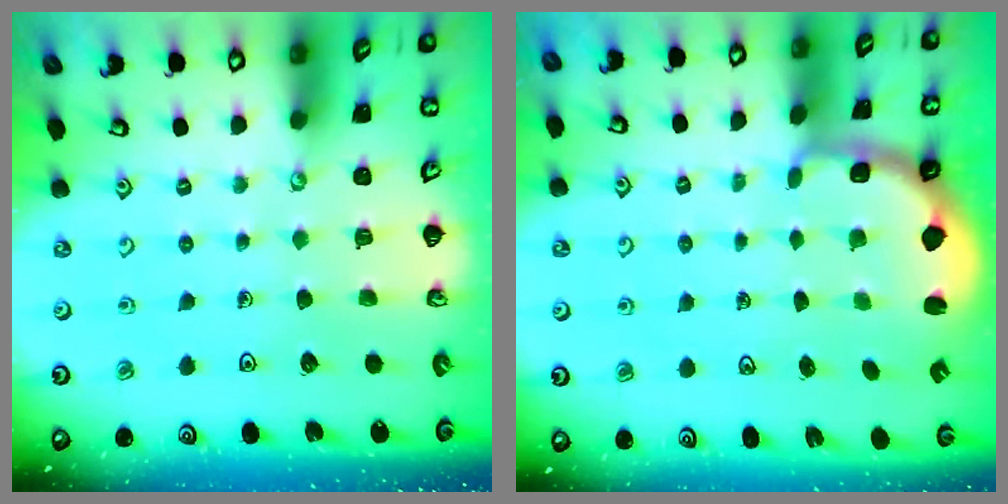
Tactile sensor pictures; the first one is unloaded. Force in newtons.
{"total": 2.5, "press": 1.3, "slide": 2.1}